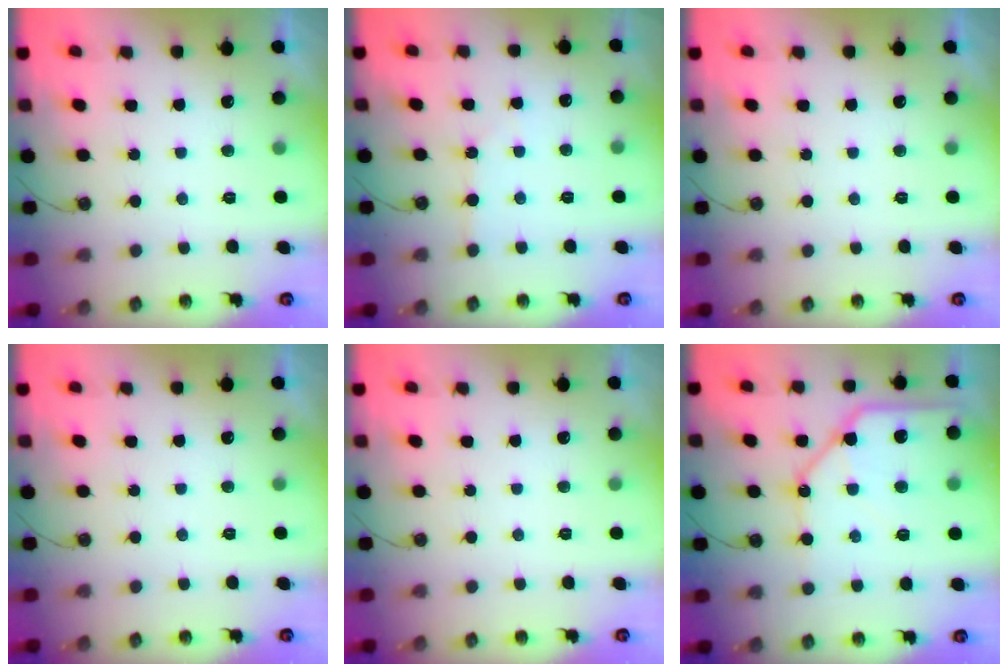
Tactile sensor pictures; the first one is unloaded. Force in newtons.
{"total": 2.4, "press": 2.3, "slide": 0.3}
{"total": 0.0}
{"total": 0.0}
{"total": 0.0}
{"total": 14.1, "press": 14.0, "slide": 1.9}